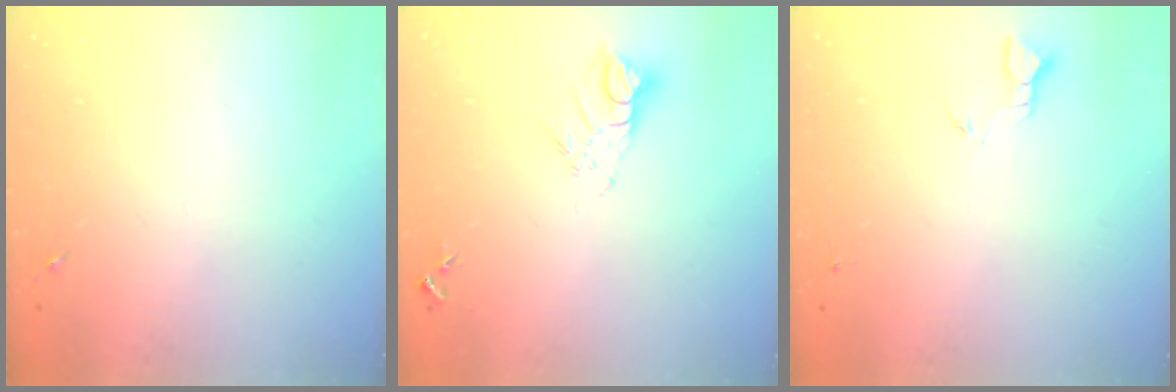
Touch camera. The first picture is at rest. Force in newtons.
{"total": 7.9, "press": 7.9, "slide": 0.5}
{"total": 2.3, "press": 2.3, "slide": 0.1}